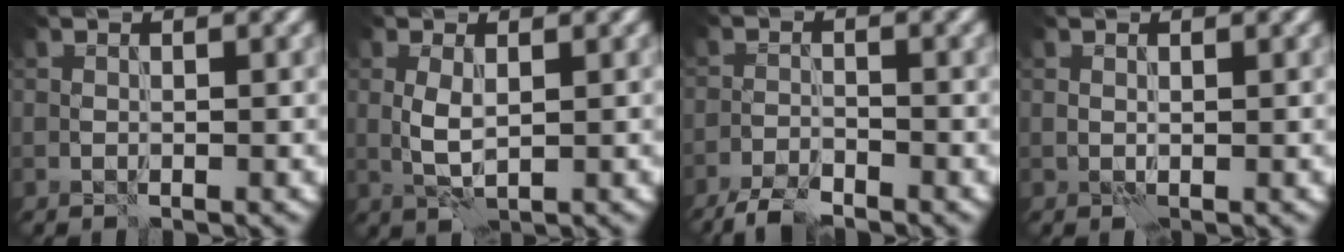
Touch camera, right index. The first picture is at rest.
{"total": 2.0, "force": [0.3, 0.7, 1.9], "torque": [-0.045, 0.003, 0.007]}
{"total": 3.4, "force": [-3.1, 0.5, 1.3], "torque": [-0.025, -0.004, -0.066]}
{"total": 0.0}